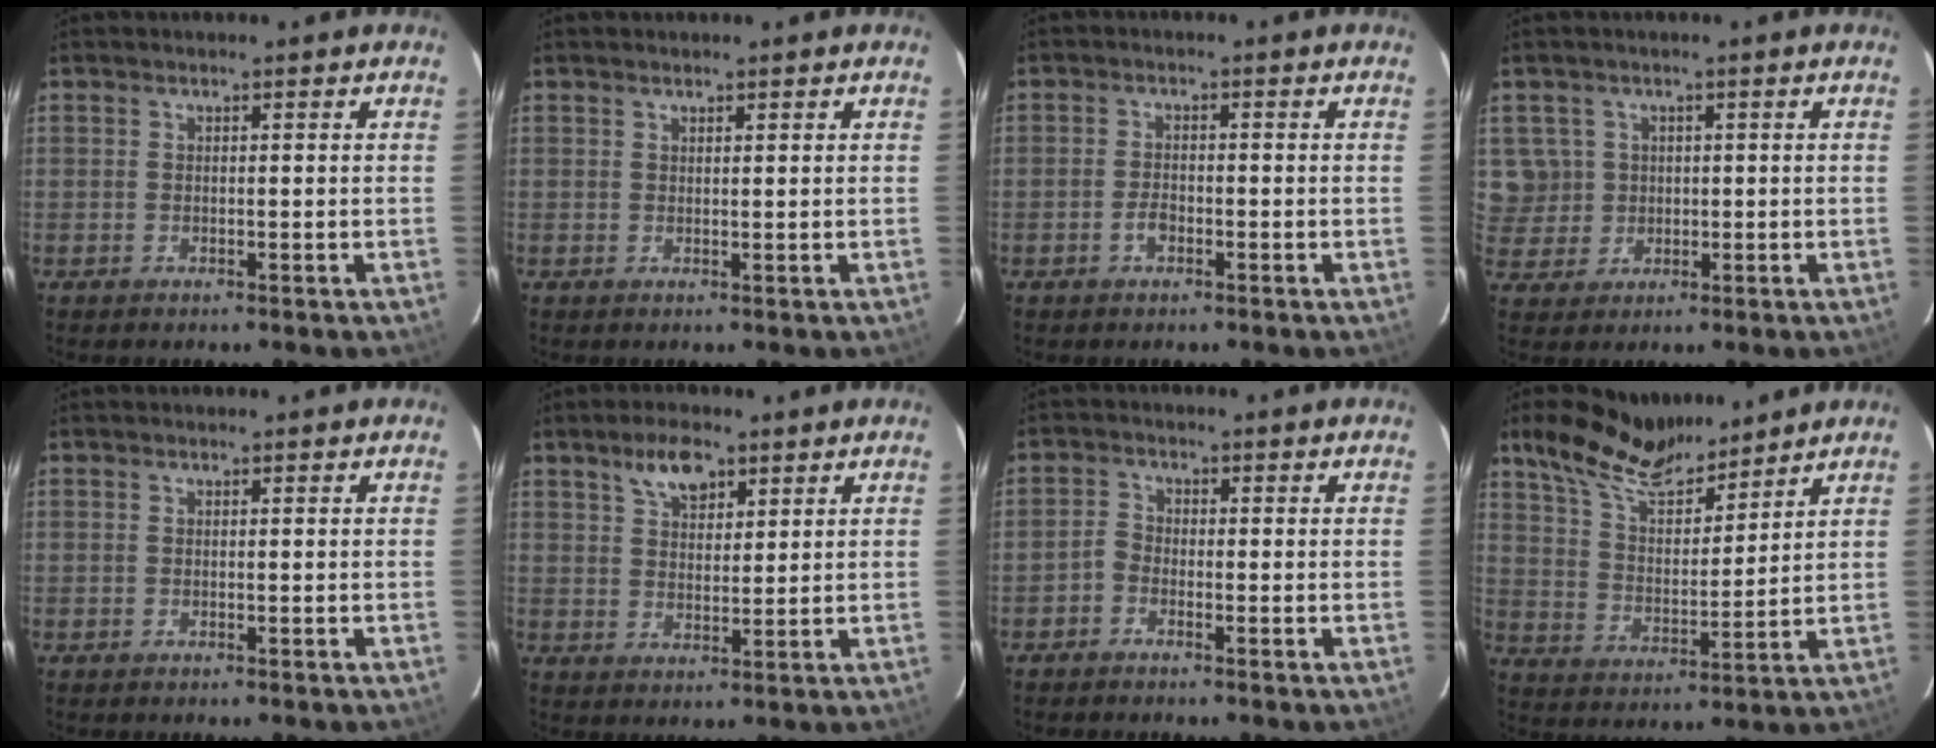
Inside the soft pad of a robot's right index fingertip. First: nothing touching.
{"total": 0.8, "force": [0.8, 0.1, 0.3], "torque": [-0.007, 0.001, 0.013]}
{"total": 2.5, "force": [-1.2, 1.3, 1.7], "torque": [-0.037, 0.002, -0.023]}
{"total": 5.4, "force": [1.1, 5.2, 0.5], "torque": [0.000, 0.013, 0.028]}
{"total": 0.0}
{"total": 6.2, "force": [3.9, 2.9, 3.8], "torque": [-0.064, 0.008, 0.070]}
{"total": 1.9, "force": [-1.4, 1.1, 0.6], "torque": [-0.013, 0.006, -0.029]}
{"total": 14.2, "force": [11.6, 4.1, 7.1], "torque": [-0.131, 0.017, 0.214]}